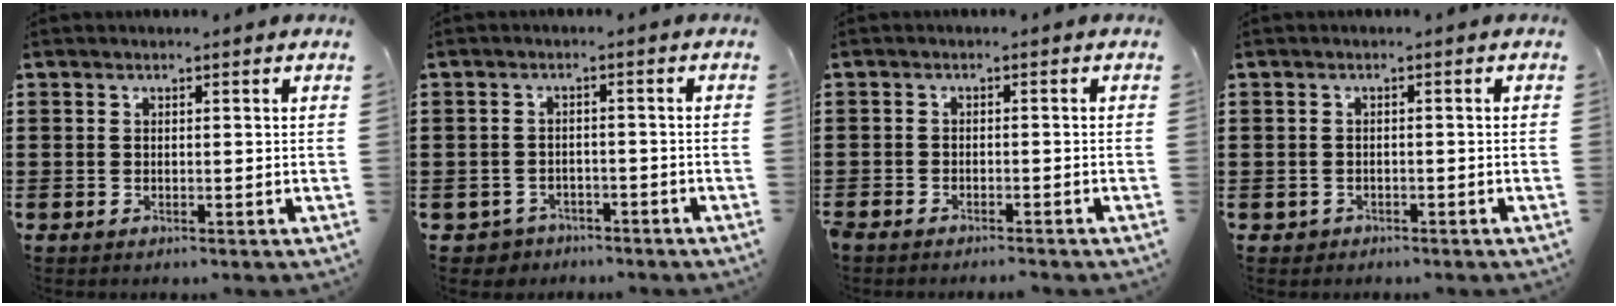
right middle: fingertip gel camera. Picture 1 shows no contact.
{"total": 2.3, "force": [-2.2, 0.8, -0.2], "torque": [-0.008, -0.004, -0.049]}
{"total": 1.6, "force": [-1.6, 0.1, 0.1], "torque": [-0.005, 0.002, -0.034]}
{"total": 0.7, "force": [-0.6, 0.3, 0.0], "torque": [-0.004, -0.001, -0.014]}